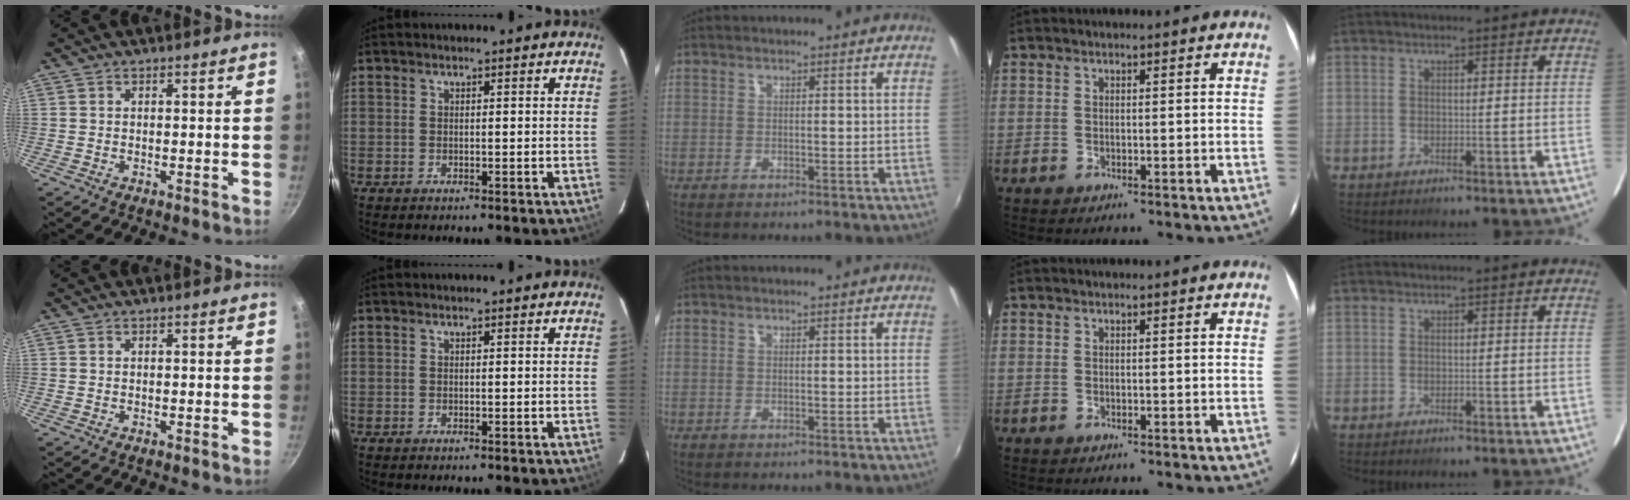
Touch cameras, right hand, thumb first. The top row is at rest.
{}